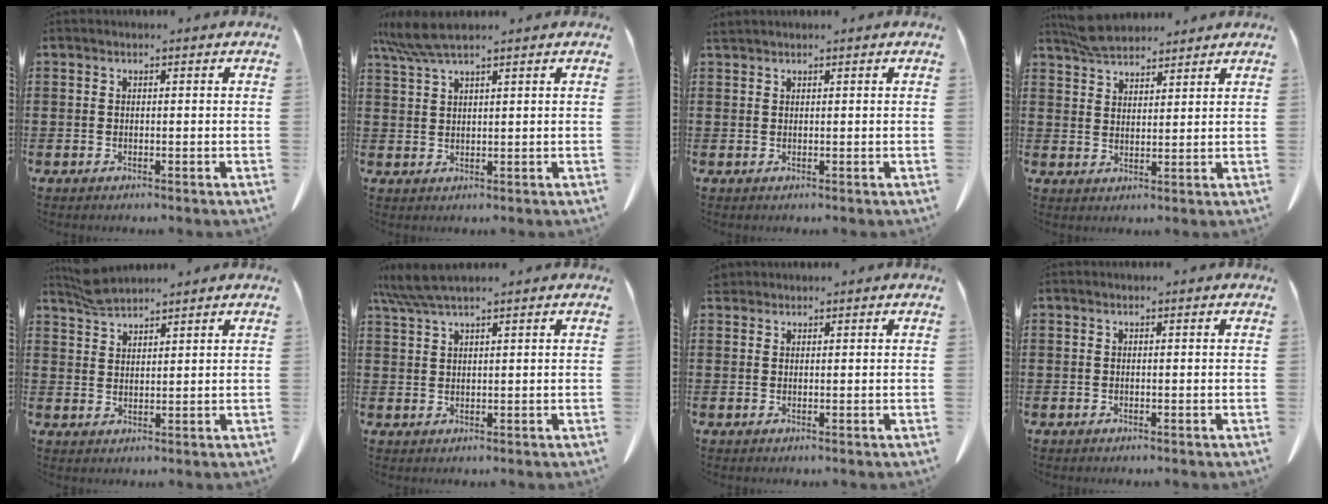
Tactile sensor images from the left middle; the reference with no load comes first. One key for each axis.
{"total": 5.2, "fx": 4.0, "fy": 0.3, "fz": 3.2, "tx": -0.071, "ty": -0.003, "tz": 0.075}
{"total": 0.7, "fx": 0.7, "fy": 0.0, "fz": 0.1, "tx": -0.004, "ty": -0.001, "tz": 0.015}
{"total": 5.0, "fx": 4.5, "fy": 1.6, "fz": 1.2, "tx": -0.038, "ty": -0.006, "tz": 0.088}
{"total": 3.4, "fx": 3.2, "fy": 0.7, "fz": 0.9, "tx": -0.027, "ty": -0.005, "tz": 0.062}
{"total": 4.4, "fx": 3.5, "fy": 0.2, "fz": 2.7, "tx": -0.060, "ty": -0.004, "tz": 0.066}
{"total": 1.1, "fx": 1.0, "fy": 0.5, "fz": 0.1, "tx": -0.007, "ty": 0.001, "tz": 0.021}
{"total": 0.0}